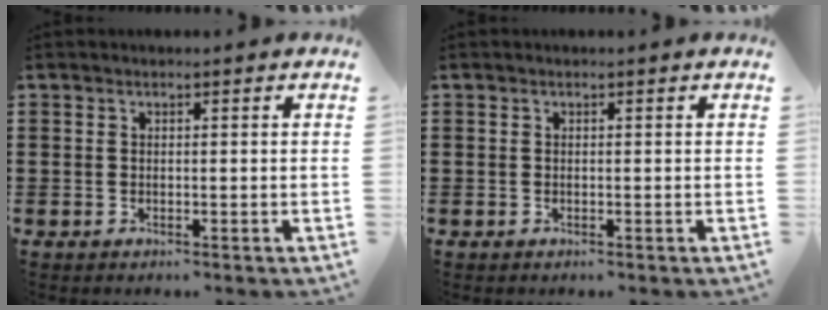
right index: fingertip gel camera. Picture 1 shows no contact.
{"total": 0.0}